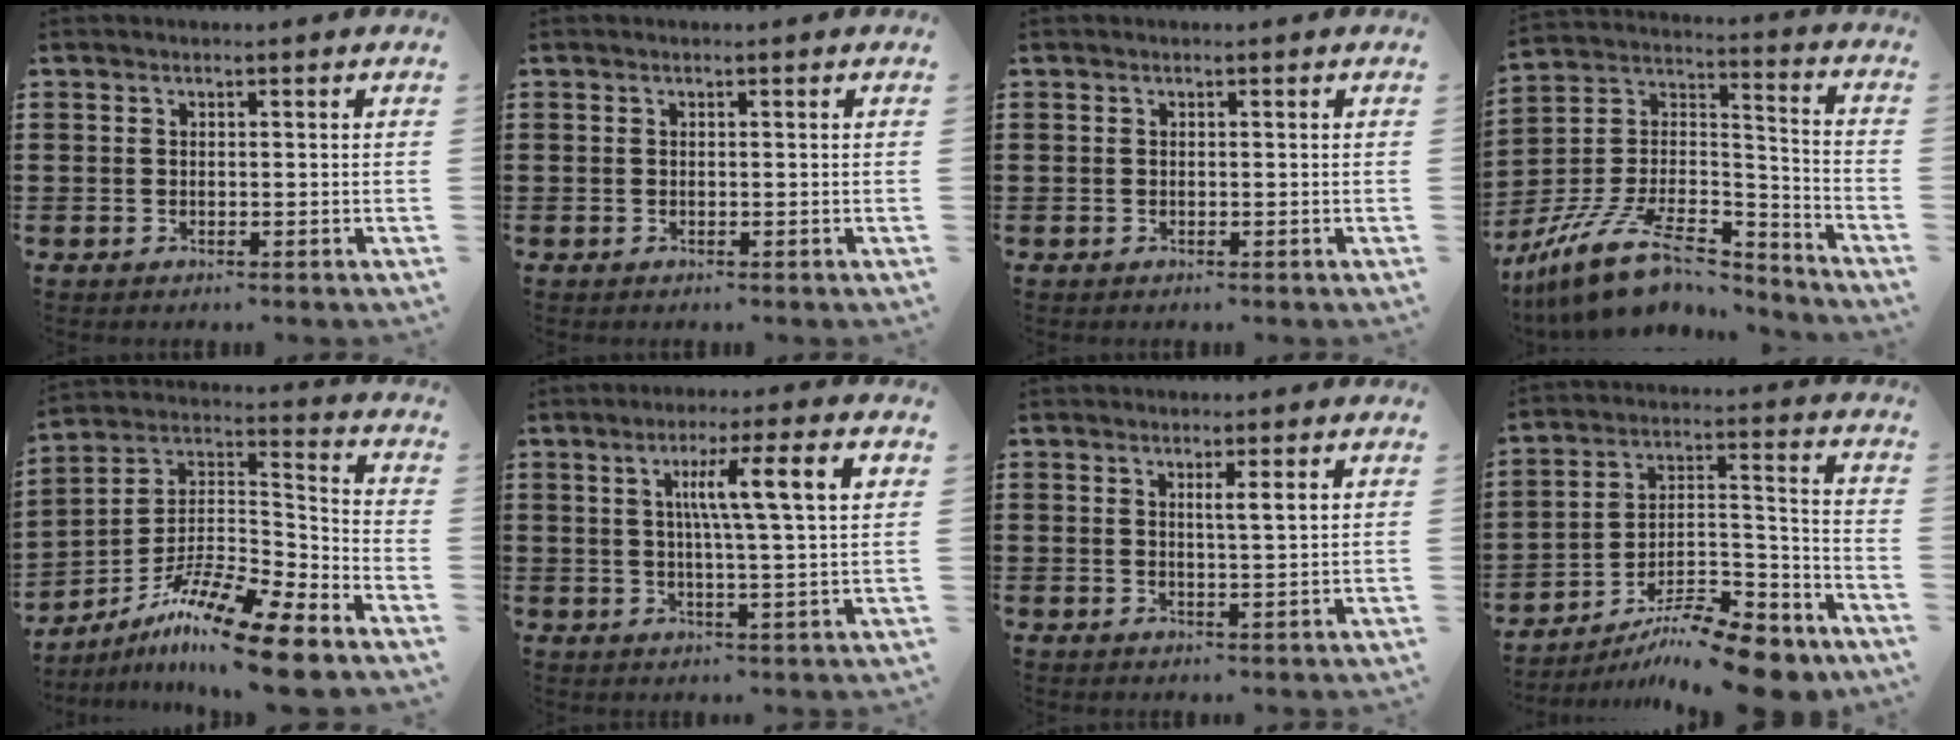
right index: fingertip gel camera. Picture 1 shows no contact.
{"total": 0.0}
{"total": 0.0}
{"total": 13.4, "force": [-9.6, 5.3, 7.8], "torque": [-0.161, 0.024, -0.175]}
{"total": 13.2, "force": [-10.3, 1.3, 8.2], "torque": [-0.157, 0.019, -0.198]}
{"total": 9.3, "force": [2.5, 0.6, 8.9], "torque": [-0.173, 0.005, 0.035]}
{"total": 2.2, "force": [0.7, -0.1, 2.1], "torque": [-0.043, -0.002, 0.011]}
{"total": 11.8, "force": [-9.9, 2.5, 5.9], "torque": [-0.087, 0.036, -0.190]}